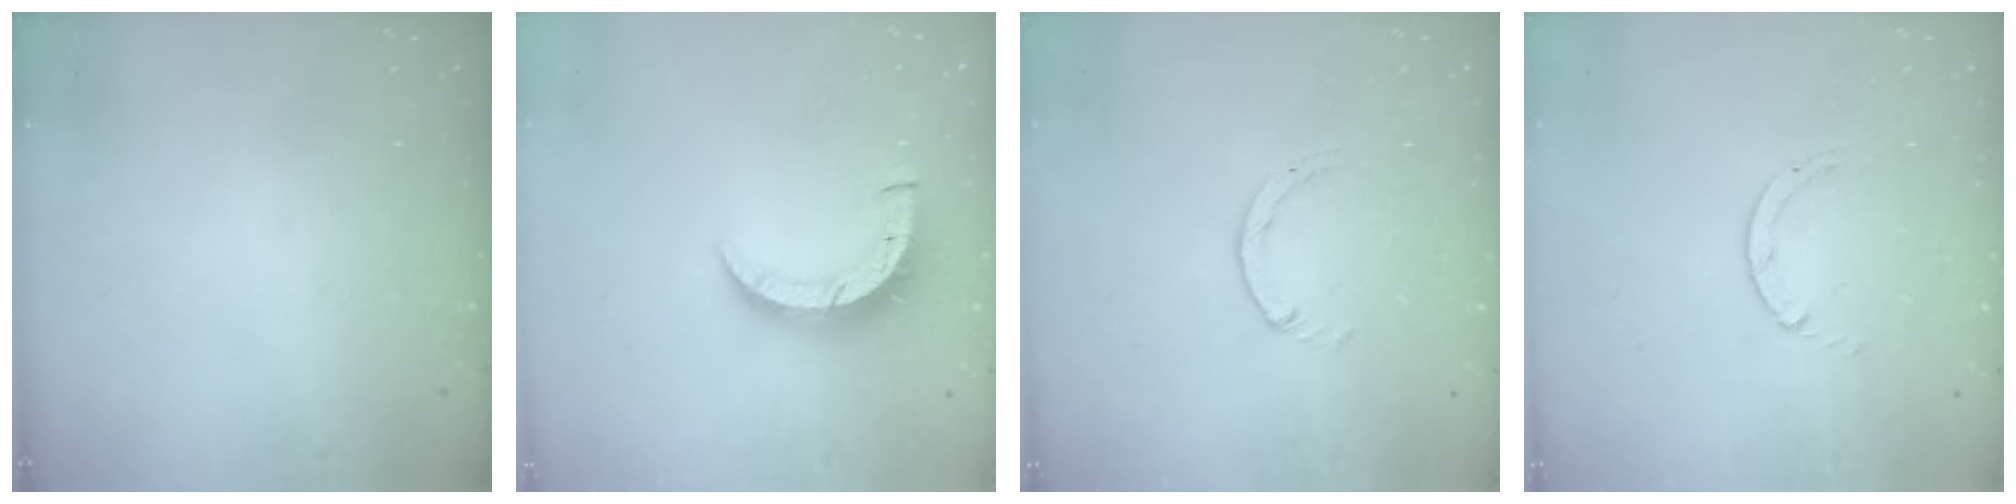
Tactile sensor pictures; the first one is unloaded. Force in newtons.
{"total": 7.9, "press": 7.8, "slide": 0.8}
{"total": 1.1, "press": 1.1, "slide": 0.2}
{"total": 0.6, "press": 0.5, "slide": 0.1}